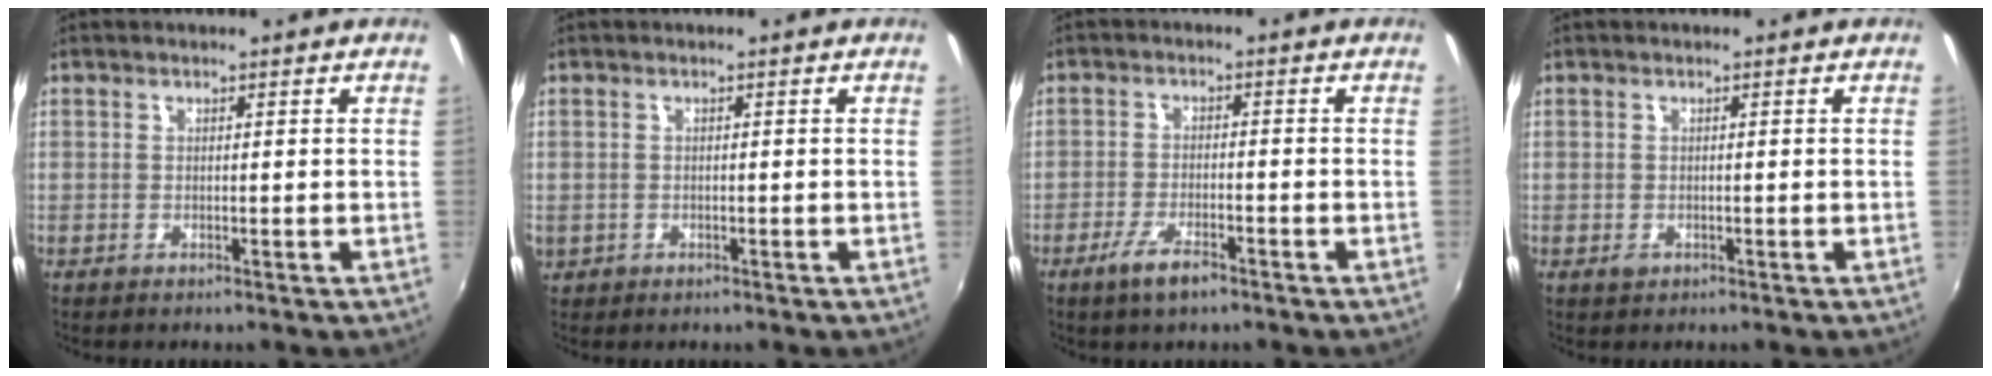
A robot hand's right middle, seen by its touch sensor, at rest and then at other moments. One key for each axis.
{"total": 2.2, "fx": -0.4, "fy": 2.0, "fz": 0.9, "tx": -0.019, "ty": -0.002, "tz": -0.004}
{"total": 5.3, "fx": -3.6, "fy": 1.5, "fz": 3.6, "tx": -0.087, "ty": -0.010, "tz": -0.067}
{"total": 1.0, "fx": -0.5, "fy": 0.8, "fz": 0.4, "tx": -0.006, "ty": -0.003, "tz": -0.008}